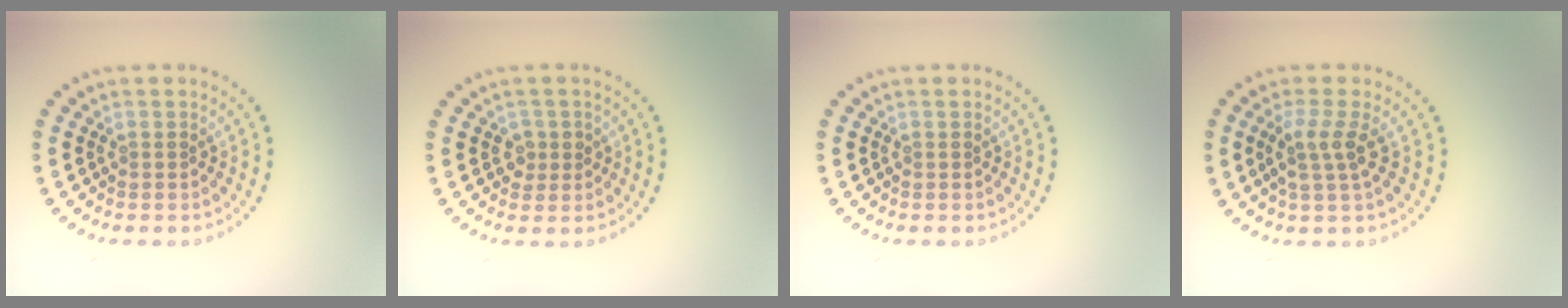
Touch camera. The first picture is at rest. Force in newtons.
{"total": 1.5, "press": 1.4, "slide": 0.7}
{"total": 0.0}
{"total": 2.5, "press": 1.9, "slide": 1.6}